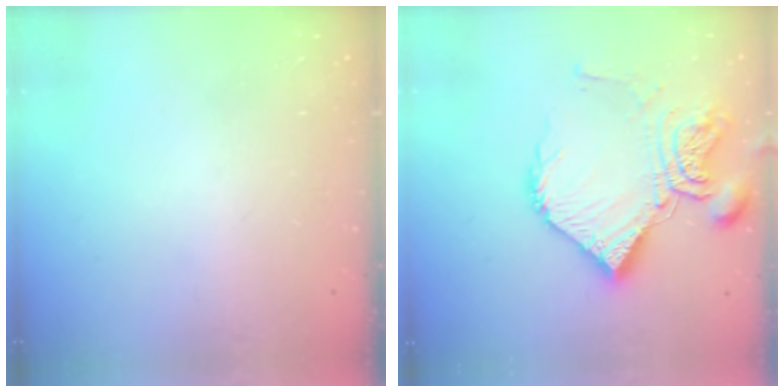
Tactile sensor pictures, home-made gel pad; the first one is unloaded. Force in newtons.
{"total": 16.0, "press": 15.9, "slide": 1.6}